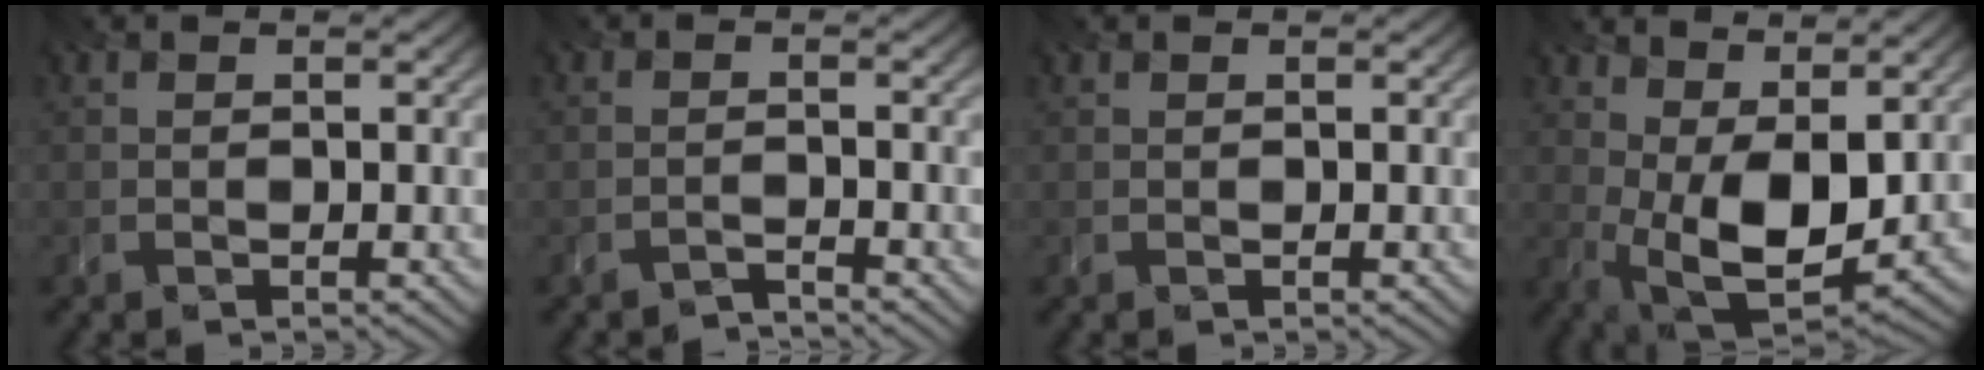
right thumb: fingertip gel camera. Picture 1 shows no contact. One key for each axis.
{"total": 1.5, "fx": -1.5, "fy": 0.0, "fz": 0.2, "tx": 0.002, "ty": -0.001, "tz": -0.036}
{"total": 0.0}
{"total": 11.5, "fx": 2.0, "fy": 5.8, "fz": 9.8, "tx": -0.192, "ty": -0.014, "tz": 0.042}